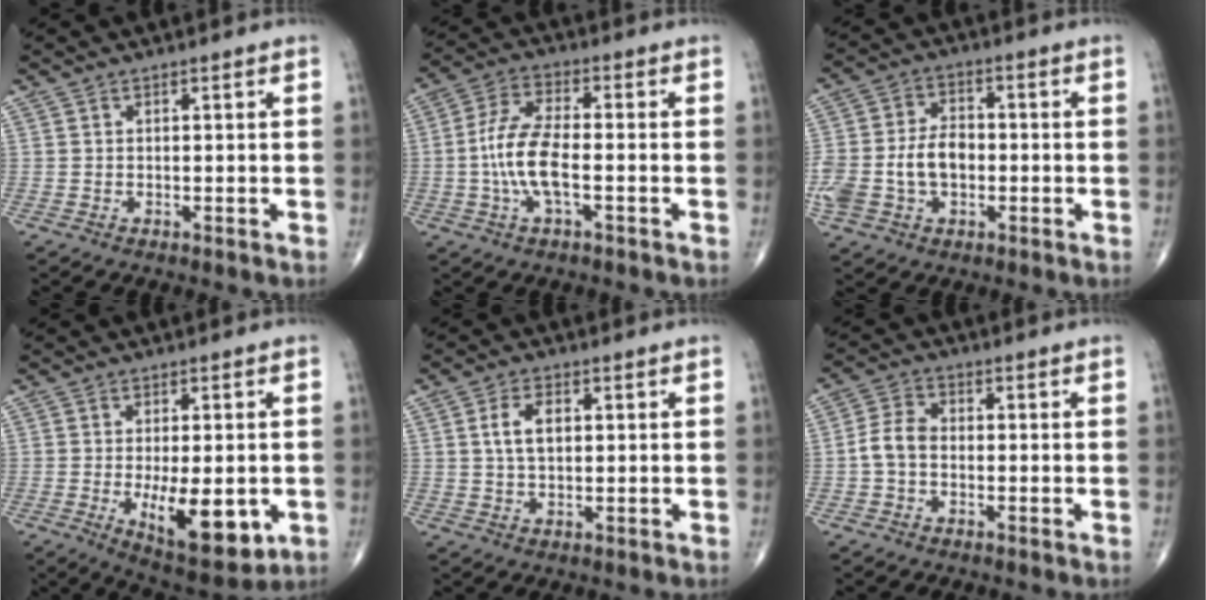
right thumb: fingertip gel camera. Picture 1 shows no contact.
{"total": 10.0, "force": [-1.9, 3.7, 9.0], "torque": [-0.198, 0.023, -0.040]}
{"total": 9.7, "force": [-1.8, 6.6, 6.9], "torque": [-0.139, 0.029, -0.034]}
{"total": 13.1, "force": [-2.9, 5.5, 11.5], "torque": [-0.155, -0.020, -0.029]}
{"total": 5.0, "force": [1.0, 2.8, 4.0], "torque": [-0.076, 0.003, 0.017]}
{"total": 4.8, "force": [-0.9, 3.3, 3.4], "torque": [-0.066, 0.017, -0.027]}